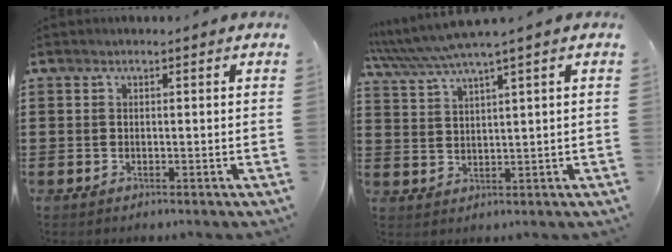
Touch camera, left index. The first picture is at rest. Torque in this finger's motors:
{"motor_torque": [1.08, -1.06, 0.63, 0.21]}